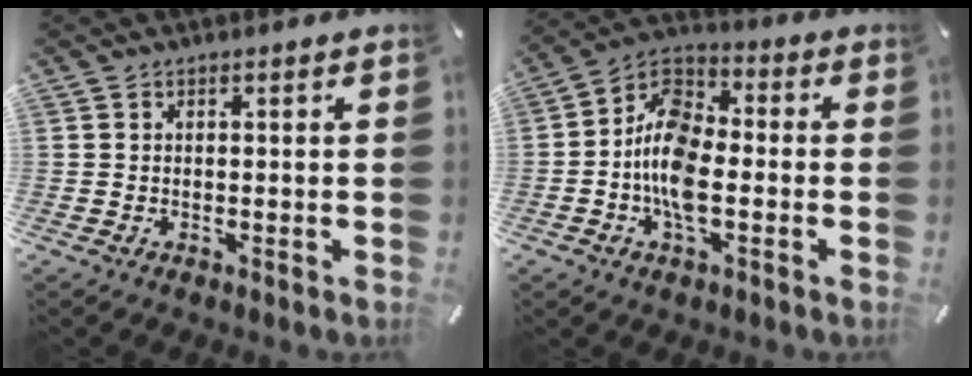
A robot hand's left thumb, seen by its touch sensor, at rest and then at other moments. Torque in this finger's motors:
{"motor_torque": [0.25, 1.21, 1.43, 0.18, 0.50]}